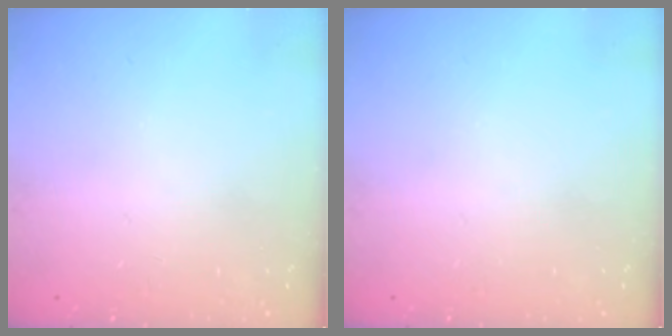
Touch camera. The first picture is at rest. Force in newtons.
{"total": 0.0}